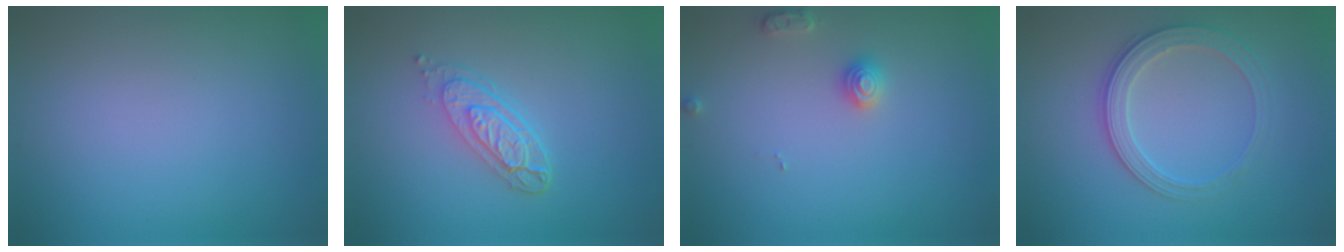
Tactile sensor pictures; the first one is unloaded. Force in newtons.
{"total": 3.5, "press": 2.6, "slide": 2.4}
{"total": 1.7, "press": 1.7, "slide": 0.3}
{"total": 2.9, "press": 2.8, "slide": 0.7}